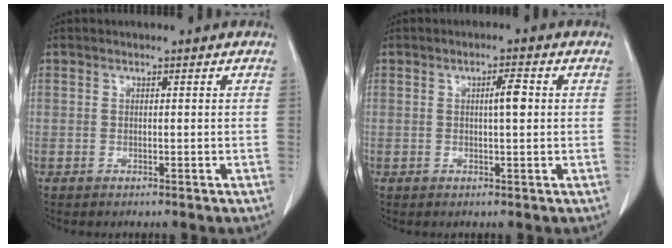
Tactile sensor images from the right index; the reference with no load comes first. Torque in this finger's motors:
{"motor_torque": [0.17, 0.20, 0.09, 0.03]}